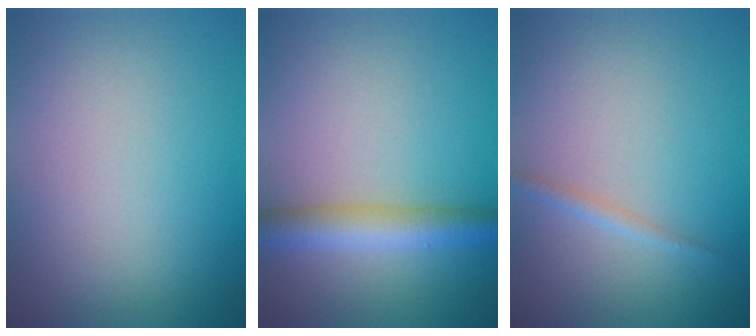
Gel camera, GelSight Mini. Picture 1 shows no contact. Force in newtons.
{"total": 4.0, "press": 4.0, "slide": 0.1}
{"total": 1.0, "press": 1.0, "slide": 0.1}